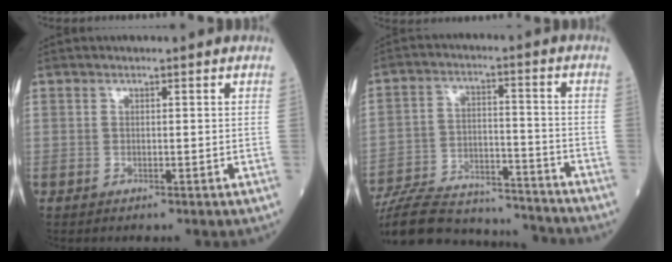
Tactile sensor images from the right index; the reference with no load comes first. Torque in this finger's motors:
{"motor_torque": [-0.48, -0.97, -0.79, -0.21]}